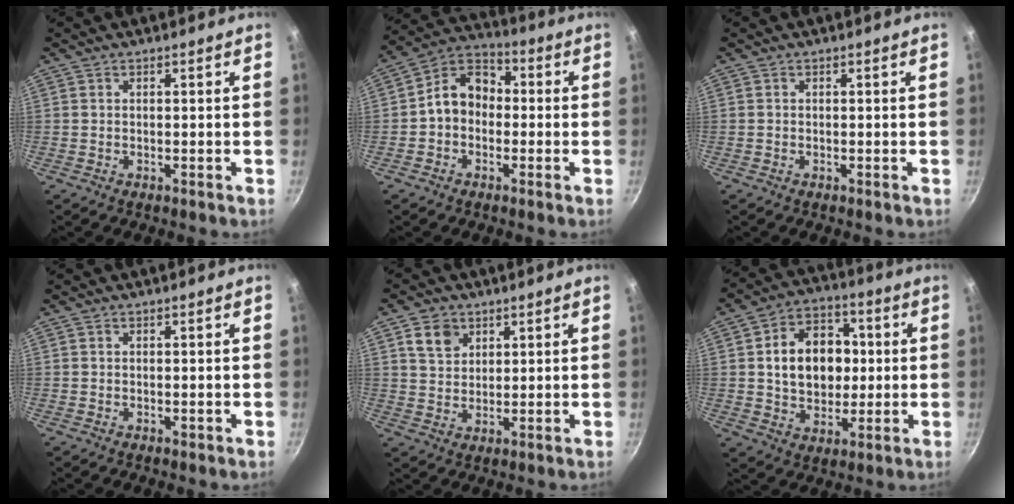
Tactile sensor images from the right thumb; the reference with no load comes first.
{"total": 9.2, "force": [-0.8, 7.3, 5.5], "torque": [-0.058, 0.036, -0.036]}
{"total": 0.0}
{"total": 0.0}
{"total": 5.7, "force": [2.7, 4.3, 2.5], "torque": [-0.022, -0.004, 0.052]}
{"total": 14.9, "force": [1.4, 11.2, 9.7], "torque": [-0.115, 0.018, 0.021]}